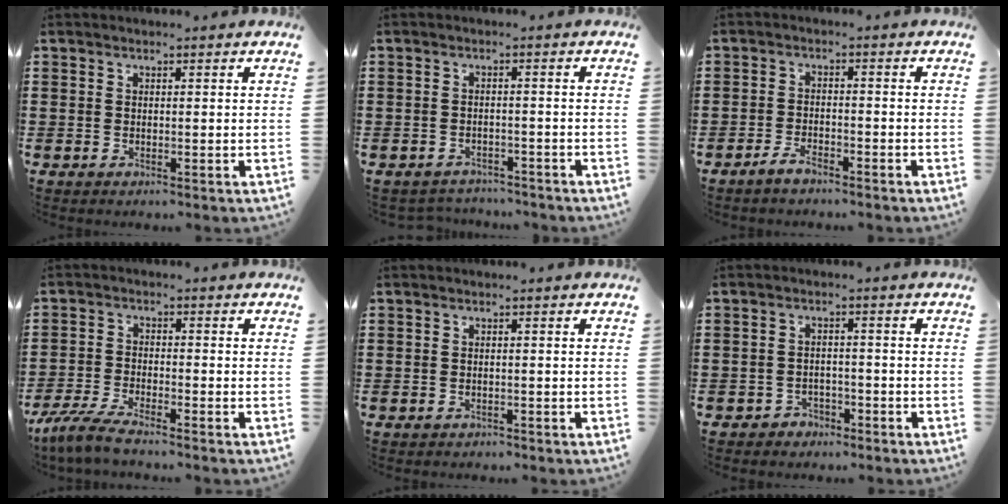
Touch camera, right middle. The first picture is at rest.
{"total": 2.2, "force": [-2.2, 0.4, -0.2], "torque": [-0.005, -0.003, -0.048]}
{"total": 2.7, "force": [-2.4, 0.7, 1.1], "torque": [-0.028, 0.003, -0.049]}
{"total": 4.4, "force": [-4.0, 0.1, 1.9], "torque": [-0.054, -0.013, -0.081]}
{"total": 0.6, "force": [-0.6, 0.2, -0.1], "torque": [-0.001, -0.001, -0.012]}
{"total": 2.1, "force": [-2.0, 0.9, 0.0], "torque": [-0.009, -0.001, -0.042]}